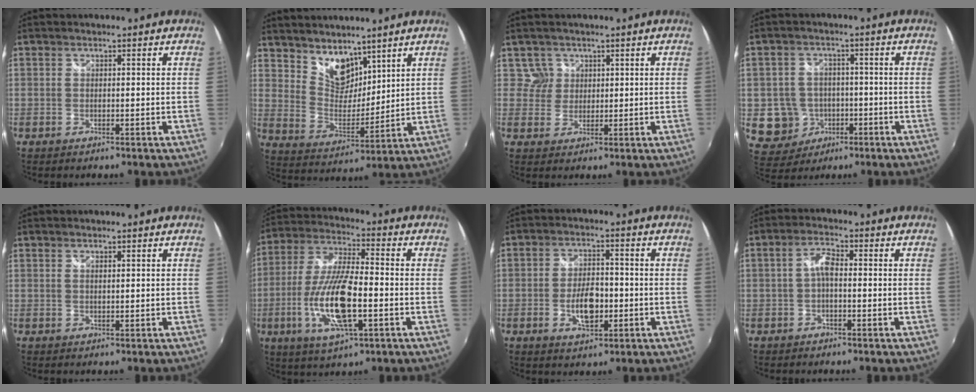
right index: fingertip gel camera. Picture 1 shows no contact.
{"total": 9.7, "force": [7.6, 5.0, 3.5], "torque": [-0.055, 0.003, 0.150]}
{"total": 3.1, "force": [1.5, 2.7, -0.4], "torque": [0.025, 0.017, 0.024]}
{"total": 8.9, "force": [-2.2, 8.3, 2.0], "torque": [-0.076, 0.018, -0.021]}
{"total": 0.7, "force": [0.5, 0.1, 0.5], "torque": [-0.010, 0.000, 0.008]}
{"total": 15.6, "force": [-4.3, 4.5, 14.3], "torque": [-0.298, -0.012, -0.080]}
{"total": 7.3, "force": [-1.9, 3.7, 6.0], "torque": [-0.115, 0.002, -0.030]}
{"total": 3.2, "force": [-0.5, 1.2, 2.9], "torque": [-0.060, 0.011, -0.011]}